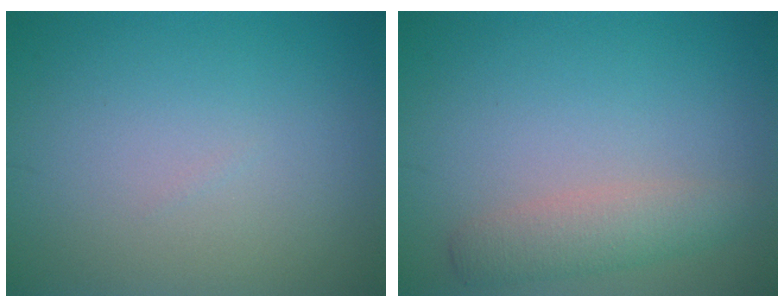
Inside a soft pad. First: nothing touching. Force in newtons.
{"total": 2.7, "press": 2.7, "slide": 0.1}